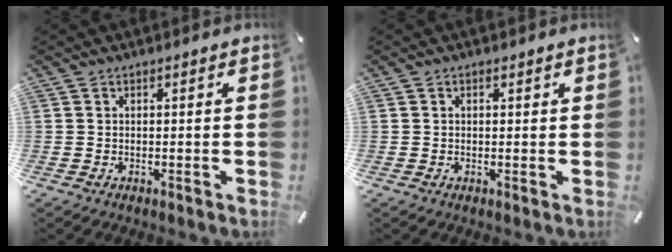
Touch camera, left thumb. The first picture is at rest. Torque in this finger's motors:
{"motor_torque": [0.07, -0.21, 0.03, 0.07, 0.01]}